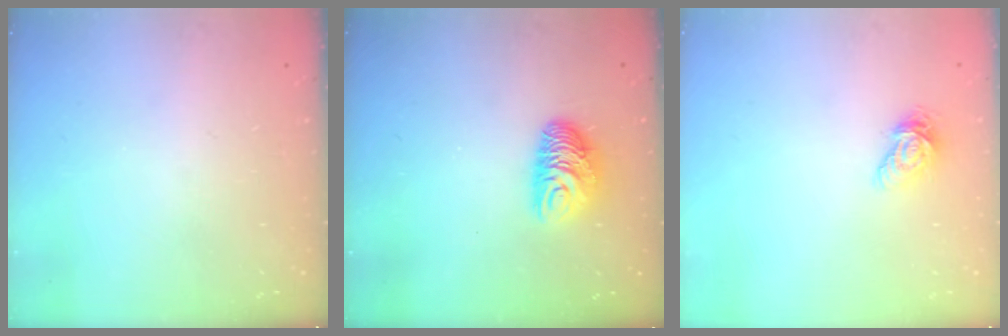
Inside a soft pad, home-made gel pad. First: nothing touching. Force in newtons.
{"total": 9.0, "press": 9.0, "slide": 0.2}
{"total": 6.5, "press": 6.5, "slide": 0.5}